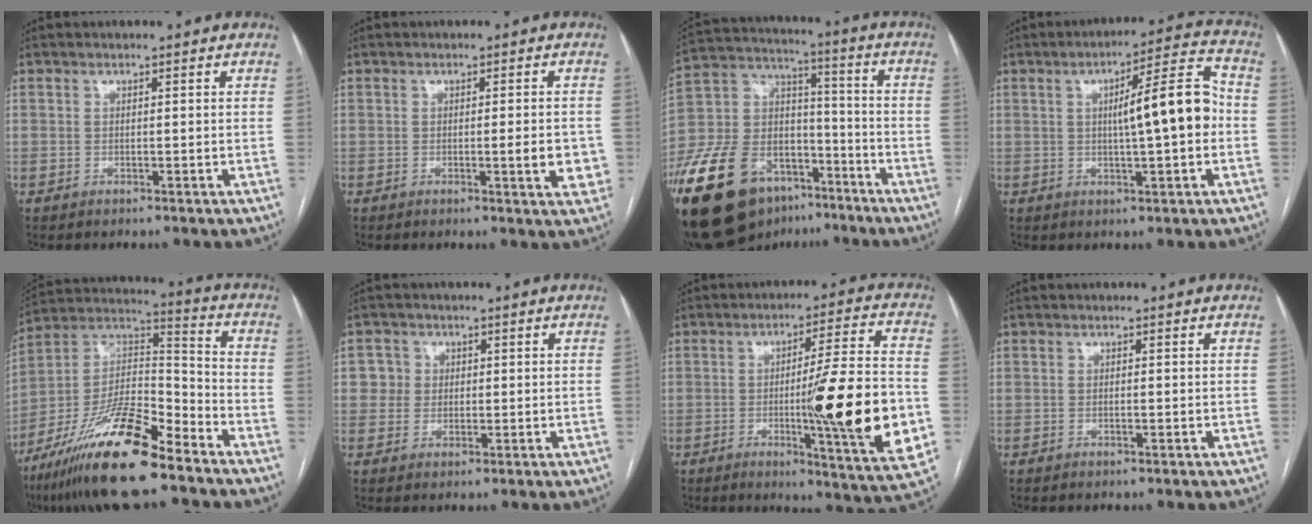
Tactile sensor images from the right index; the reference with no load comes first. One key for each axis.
{"total": 4.2, "fx": -0.8, "fy": 0.8, "fz": 4.0, "tx": -0.049, "ty": -0.002, "tz": -0.009}
{"total": 24.0, "fx": -14.2, "fy": 14.0, "fz": 13.3, "tx": -0.302, "ty": 0.032, "tz": -0.245}
{"total": 10.8, "fx": 0.1, "fy": 1.2, "fz": 10.7, "tx": -0.159, "ty": 0.025, "tz": 0.000}
{"total": 19.5, "fx": -13.6, "fy": 3.5, "fz": 13.5, "tx": -0.277, "ty": -0.006, "tz": -0.244}
{"total": 3.2, "fx": 0.6, "fy": 3.1, "fz": 0.2, "tx": 0.010, "ty": 0.008, "tz": 0.008}
{"total": 19.8, "fx": -3.6, "fy": 0.1, "fz": 19.5, "tx": -0.250, "ty": -0.016, "tz": -0.047}
{"total": 0.0}